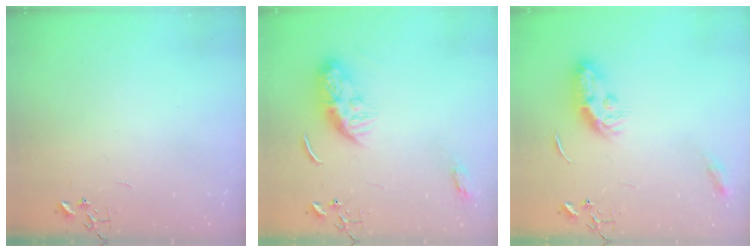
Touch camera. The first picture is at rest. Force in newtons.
{"total": 11.2, "press": 11.2, "slide": 0.5}
{"total": 10.4, "press": 10.4, "slide": 0.1}